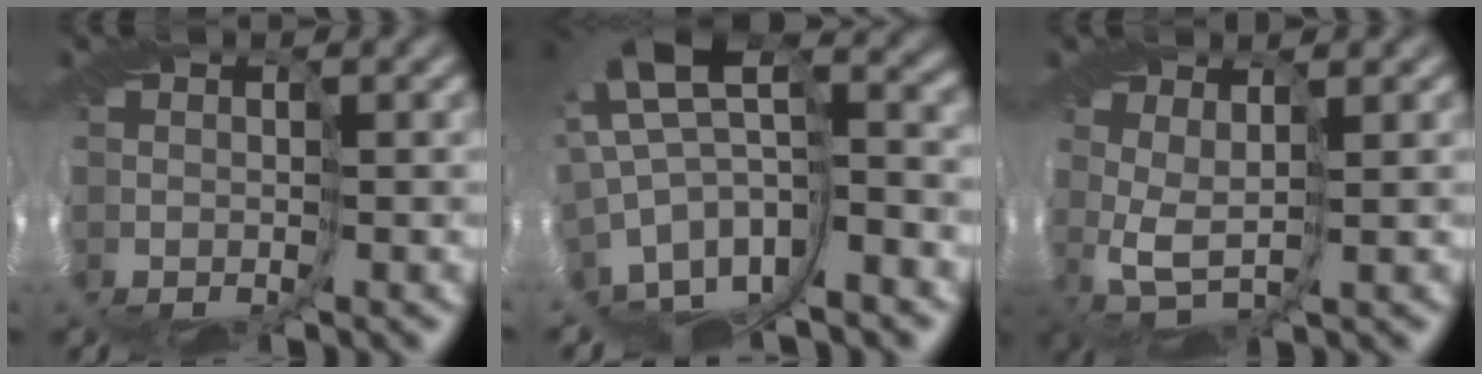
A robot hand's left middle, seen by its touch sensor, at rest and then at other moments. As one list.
[{"total": 8.5, "force": [-0.3, 3.7, 7.6], "torque": [-0.180, 0.017, 0.011]}, {"total": 1.9, "force": [0.5, 1.3, 1.4], "torque": [-0.050, -0.003, 0.019]}]